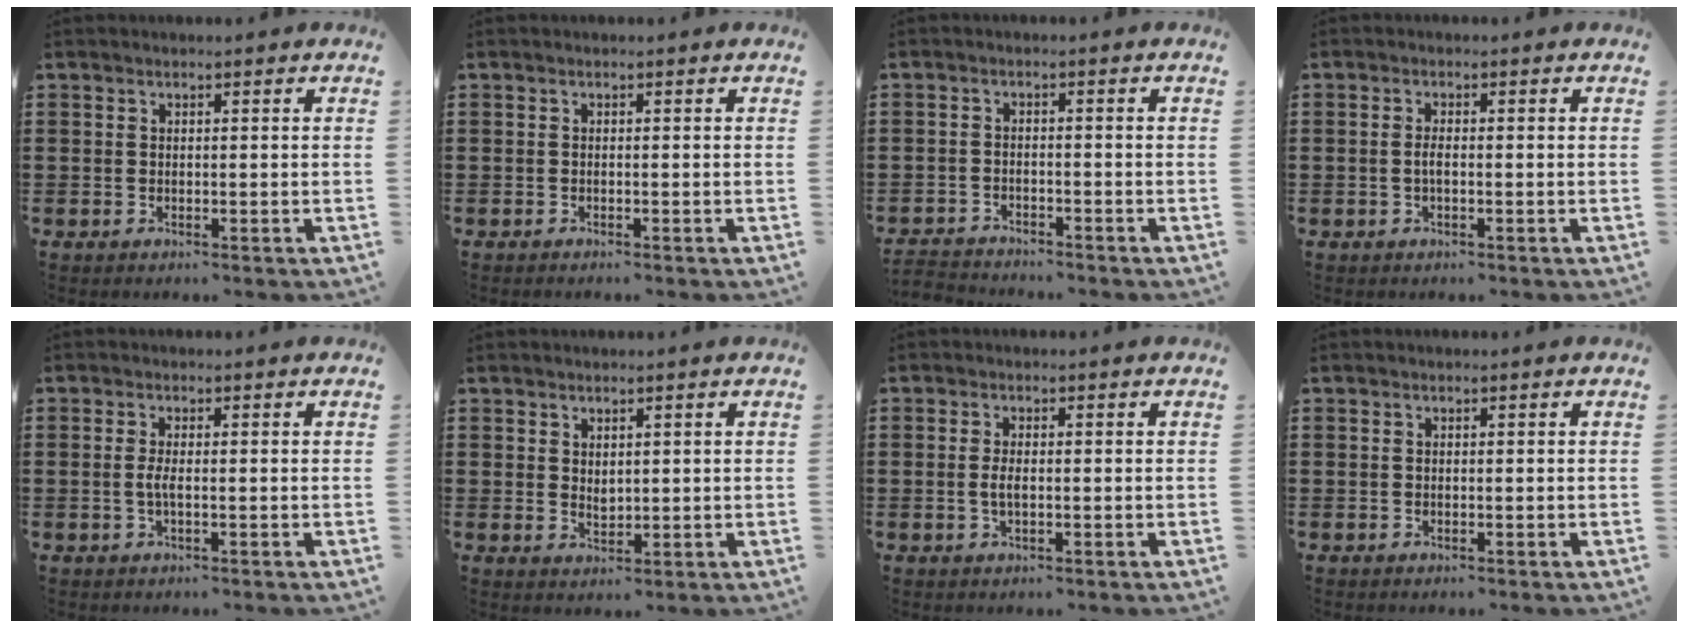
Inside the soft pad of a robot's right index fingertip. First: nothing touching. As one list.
[{"total": 0.0}, {"total": 2.1, "force": [-2.0, 0.1, -0.4], "torque": [0.001, 0.003, -0.044]}, {"total": 1.5, "force": [-0.4, 0.4, 1.4], "torque": [-0.036, -0.003, -0.009]}, {"total": 2.0, "force": [-0.3, 0.1, 1.9], "torque": [-0.043, -0.003, -0.006]}, {"total": 1.6, "force": [1.2, 0.9, 0.7], "torque": [-0.014, 0.002, 0.022]}, {"total": 2.1, "force": [-0.2, 0.7, 2.0], "torque": [-0.045, -0.003, -0.006]}, {"total": 0.0}]